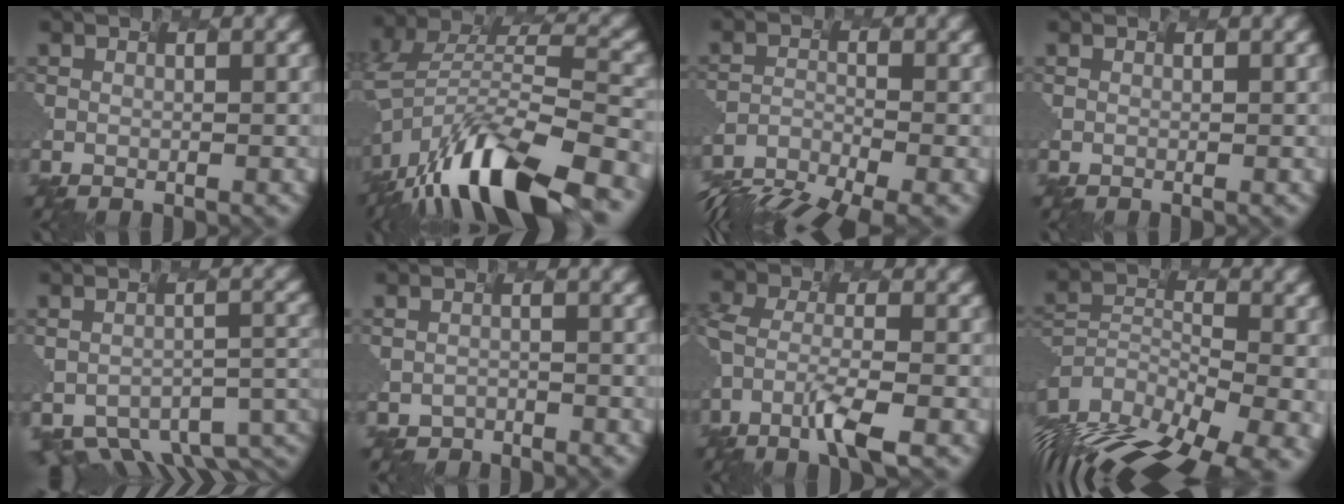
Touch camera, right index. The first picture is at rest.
{"total": 13.3, "force": [-9.0, 4.5, 8.7], "torque": [-0.181, 0.012, -0.156]}
{"total": 11.3, "force": [-10.7, 1.8, 3.1], "torque": [-0.073, -0.026, -0.160]}
{"total": 0.0}
{"total": 6.8, "force": [-5.8, 1.9, 3.0], "torque": [-0.050, -0.019, -0.073]}
{"total": 2.1, "force": [-1.7, -0.2, -1.2], "torque": [0.009, -0.001, -0.025]}
{"total": 4.5, "force": [-3.0, 1.0, 3.1], "torque": [-0.081, -0.003, -0.057]}
{"total": 12.9, "force": [-8.9, 5.1, 7.9], "torque": [-0.151, 0.013, -0.124]}